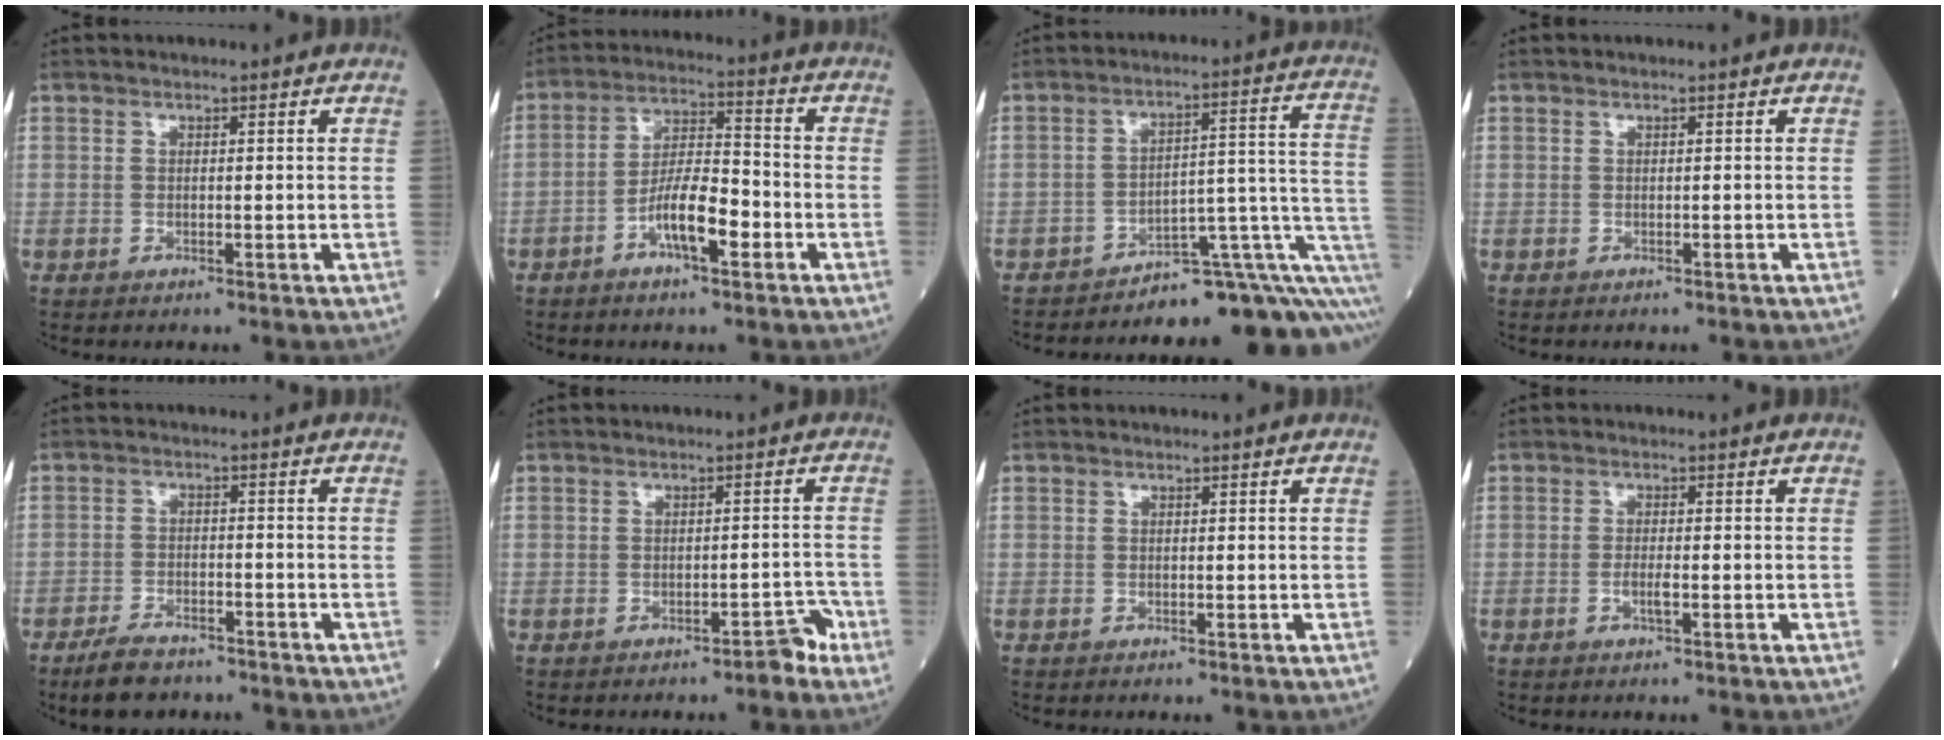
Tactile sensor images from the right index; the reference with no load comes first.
{"total": 8.3, "force": [-3.7, 2.1, 7.2], "torque": [-0.140, 0.009, -0.068]}
{"total": 13.5, "force": [-10.5, 3.1, 7.8], "torque": [-0.042, 0.073, -0.132]}
{"total": 0.5, "force": [-0.5, 0.1, 0.3], "torque": [-0.004, -0.001, -0.006]}
{"total": 6.2, "force": [-5.0, 2.2, 2.9], "torque": [-0.062, -0.007, -0.085]}
{"total": 2.8, "force": [-1.9, 0.7, 1.8], "torque": [-0.016, 0.005, -0.028]}
{"total": 0.0}
{"total": 1.6, "force": [-0.6, 0.1, 1.5], "torque": [-0.033, -0.001, -0.013]}